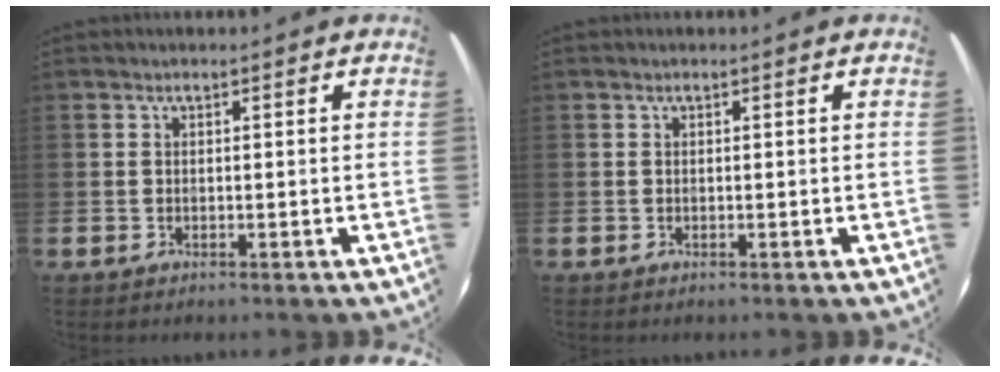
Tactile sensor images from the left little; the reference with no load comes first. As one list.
[{"total": 0.0}]